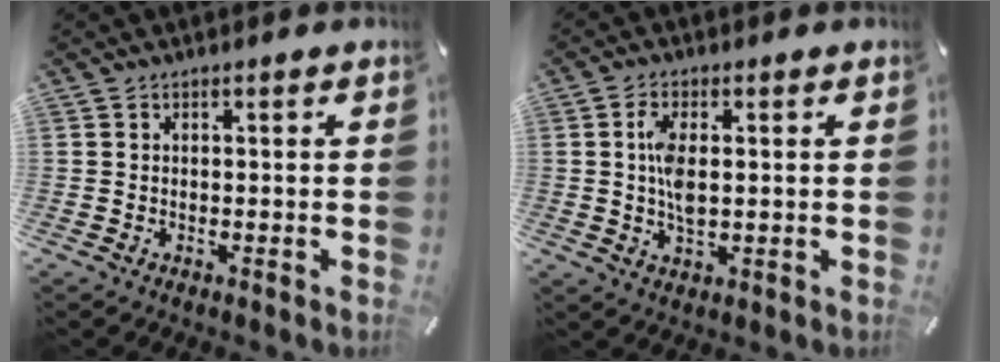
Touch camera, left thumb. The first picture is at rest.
{"total": 6.0, "force": [0.6, 2.8, 5.3], "torque": [-0.120, -0.004, 0.001]}